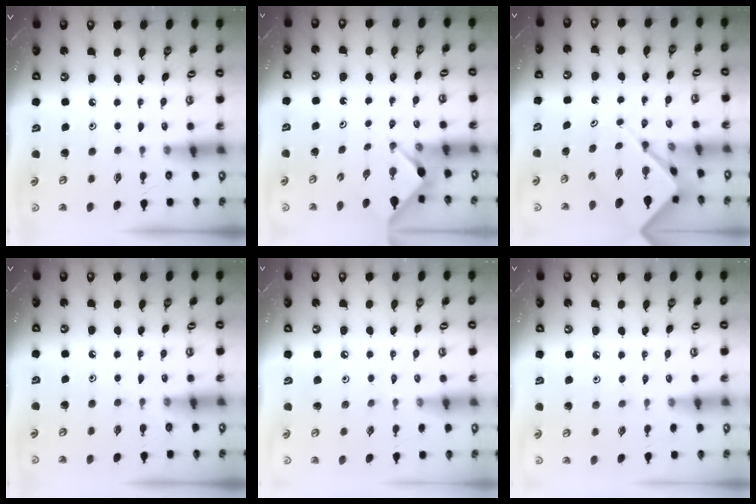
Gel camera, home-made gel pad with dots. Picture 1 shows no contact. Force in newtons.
{"total": 3.0, "press": 2.9, "slide": 0.4}
{"total": 7.1, "press": 7.0, "slide": 0.9}
{"total": 2.4, "press": 2.4, "slide": 0.4}
{"total": 2.4, "press": 2.4, "slide": 0.4}
{"total": 3.9, "press": 3.8, "slide": 0.7}